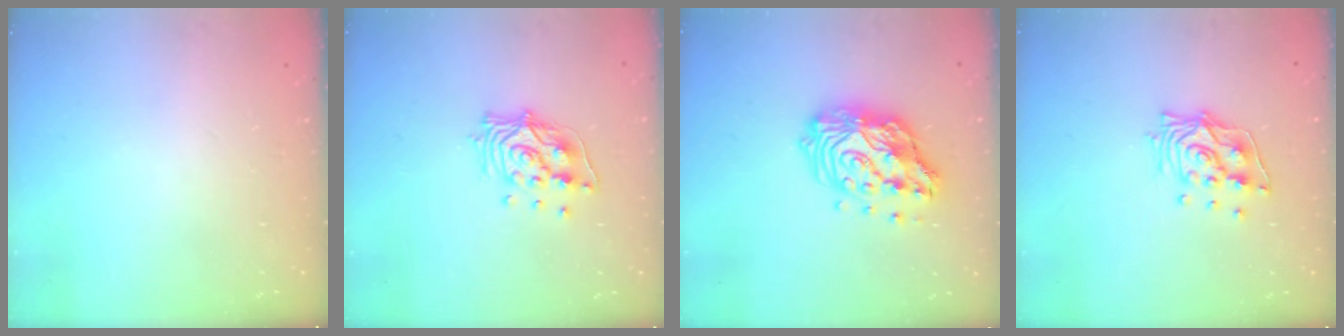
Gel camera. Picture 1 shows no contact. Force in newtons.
{"total": 12.9, "press": 12.9, "slide": 1.4}
{"total": 15.8, "press": 15.8, "slide": 1.3}
{"total": 11.3, "press": 11.2, "slide": 1.8}